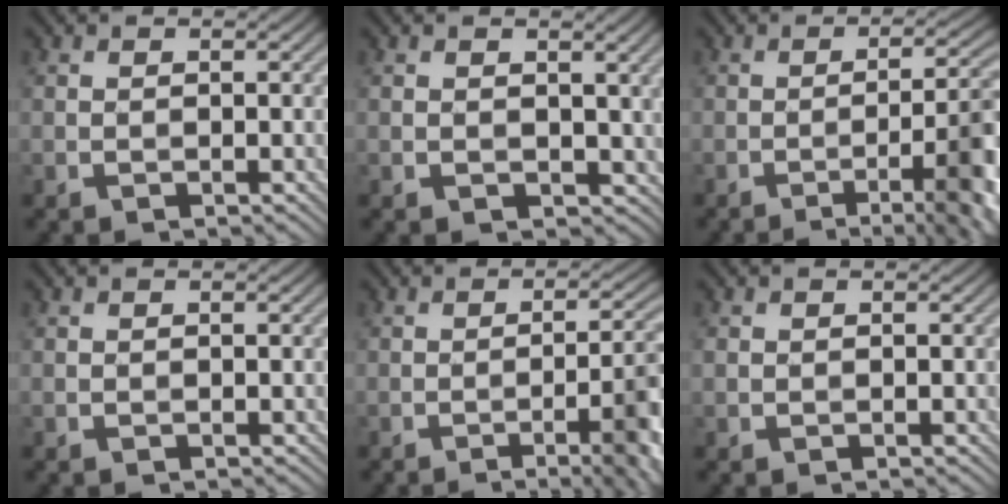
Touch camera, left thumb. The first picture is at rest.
{"total": 3.4, "force": [0.7, 2.6, 2.1], "torque": [-0.042, -0.006, 0.012]}
{"total": 10.7, "force": [-4.2, 2.7, 9.5], "torque": [-0.104, 0.009, -0.058]}
{"total": 0.0}
{"total": 9.3, "force": [-3.5, 2.5, 8.3], "torque": [-0.090, 0.003, -0.046]}
{"total": 0.8, "force": [0.2, 0.7, 0.4], "torque": [-0.014, 0.002, 0.005]}